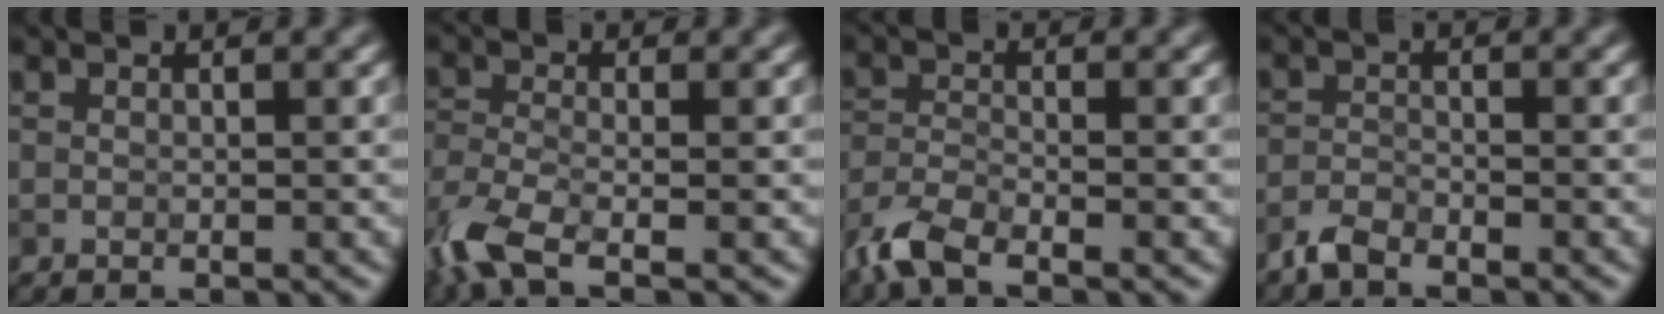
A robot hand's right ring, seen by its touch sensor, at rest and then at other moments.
{"total": 5.7, "force": [-3.4, 2.1, 4.0], "torque": [-0.099, -0.015, -0.083]}
{"total": 4.1, "force": [-3.2, 1.1, 2.3], "torque": [-0.052, -0.010, -0.076]}
{"total": 2.0, "force": [-1.8, 0.5, 0.7], "torque": [-0.015, 0.002, -0.042]}